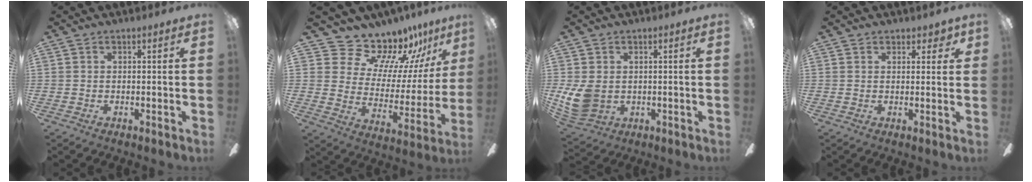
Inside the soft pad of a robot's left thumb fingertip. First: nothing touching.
{"total": 12.6, "force": [11.7, 4.4, 1.4], "torque": [-0.057, -0.110, 0.211]}
{"total": 7.9, "force": [-1.0, 5.8, 5.2], "torque": [-0.125, 0.003, -0.014]}
{"total": 2.1, "force": [1.0, 1.3, 1.2], "torque": [-0.007, 0.000, 0.014]}